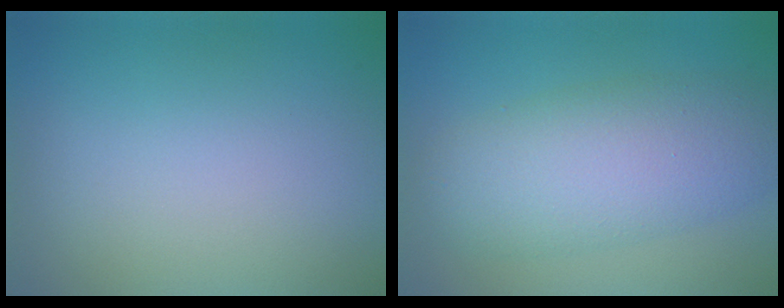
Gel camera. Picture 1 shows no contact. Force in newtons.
{"total": 7.2, "press": 7.2, "slide": 0.2}